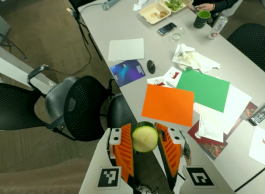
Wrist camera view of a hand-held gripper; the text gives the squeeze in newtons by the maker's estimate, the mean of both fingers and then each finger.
{"total": 11.4, "left": 11.3, "right": 11.5}